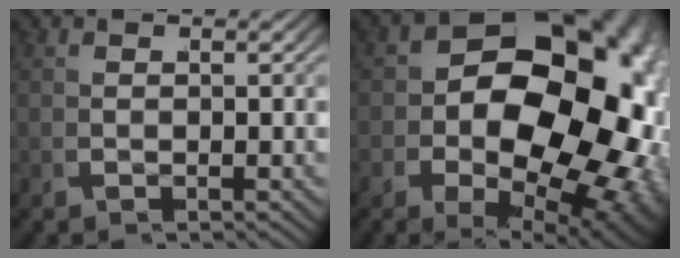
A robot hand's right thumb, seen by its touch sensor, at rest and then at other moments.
{"total": 25.3, "force": [-0.5, 16.2, 19.4], "torque": [-0.280, -0.066, 0.024]}